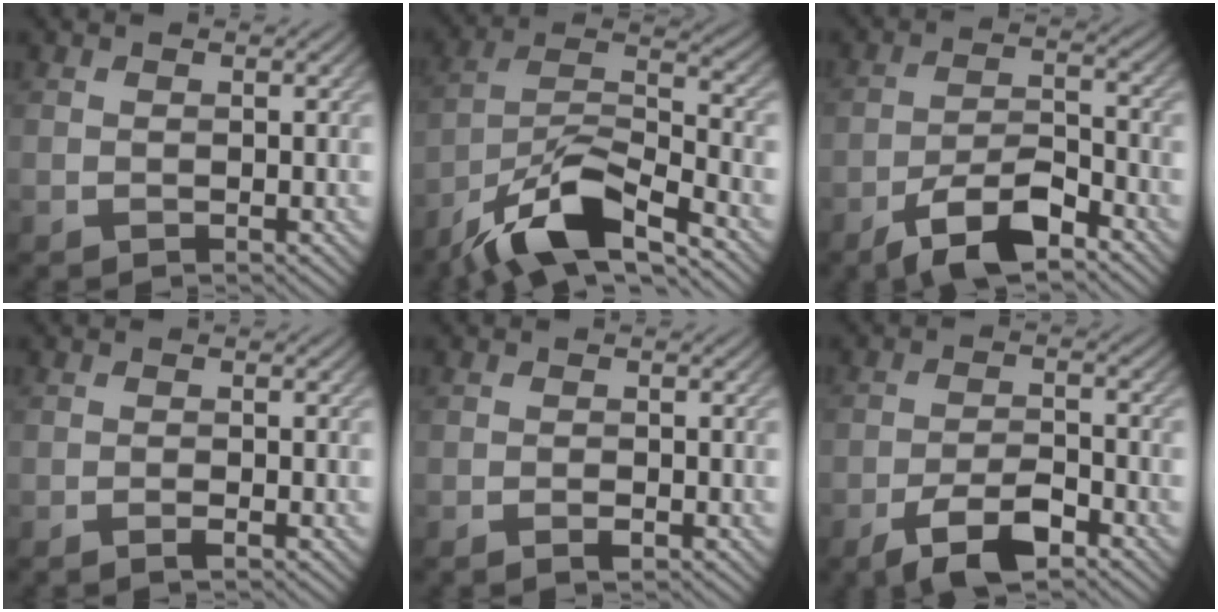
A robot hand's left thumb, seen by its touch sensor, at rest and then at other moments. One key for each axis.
{"total": 12.1, "fx": -8.5, "fy": 3.4, "fz": 8.0, "tx": -0.151, "ty": 0.000, "tz": -0.172}
{"total": 7.7, "fx": -5.3, "fy": 2.5, "fz": 5.1, "tx": -0.094, "ty": 0.005, "tz": -0.104}
{"total": 1.0, "fx": -0.6, "fy": 0.1, "fz": 0.8, "tx": -0.014, "ty": 0.000, "tz": -0.012}
{"total": 1.2, "fx": -0.7, "fy": 0.3, "fz": 0.9, "tx": -0.015, "ty": -0.001, "tz": -0.013}
{"total": 6.0, "fx": -4.0, "fy": 1.9, "fz": 4.0, "tx": -0.078, "ty": 0.004, "tz": -0.077}